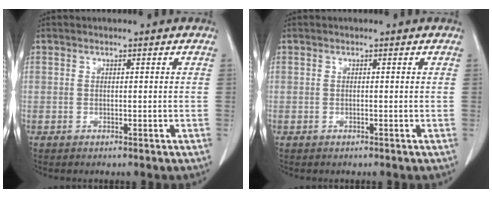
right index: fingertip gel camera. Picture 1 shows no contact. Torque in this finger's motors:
{"motor_torque": [-0.04, 0.02, 0.00, 0.00]}